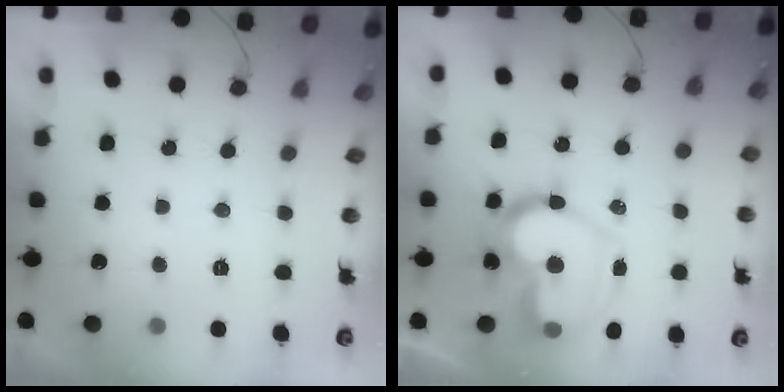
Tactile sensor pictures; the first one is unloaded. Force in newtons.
{"total": 20.1, "press": 20.1, "slide": 1.2}